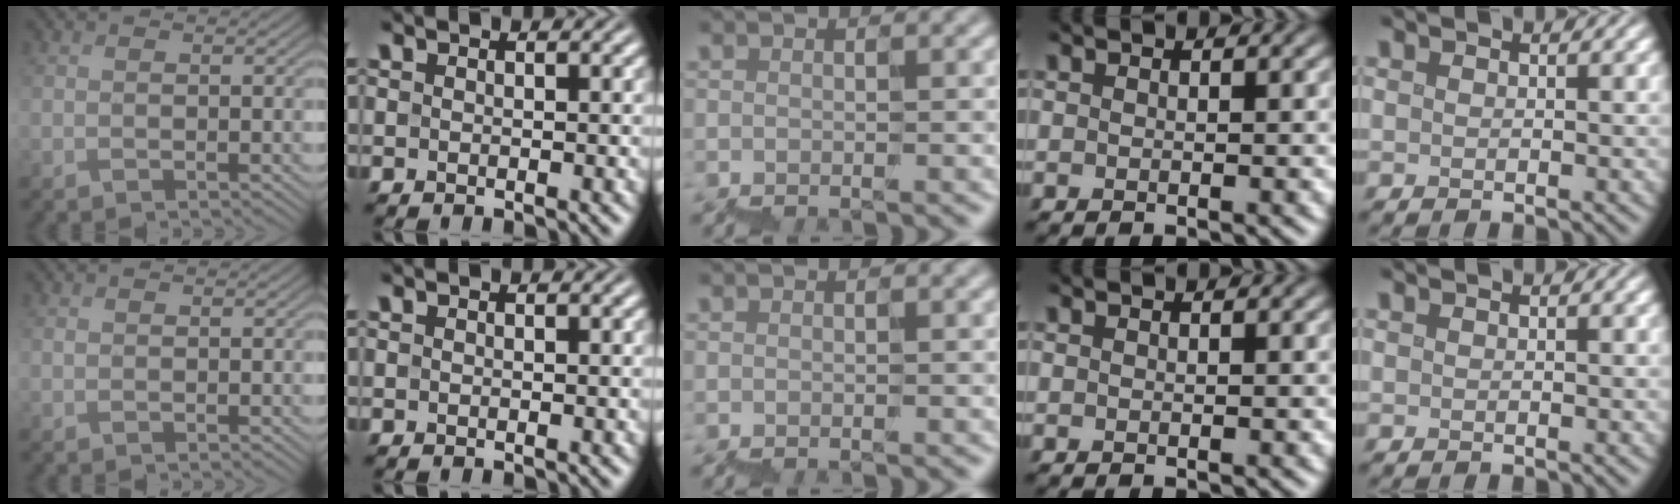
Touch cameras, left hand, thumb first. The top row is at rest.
{"thumb": {"total": 0.6, "force": [0.6, 0.0, -0.1], "torque": [0.003, 0.003, 0.010]}}